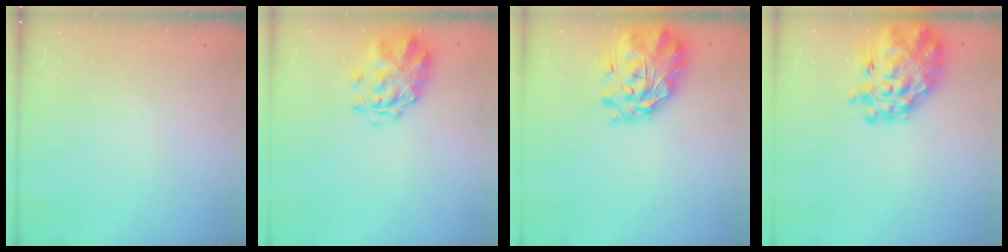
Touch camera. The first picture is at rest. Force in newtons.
{"total": 3.5, "press": 3.1, "slide": 1.5}
{"total": 3.5, "press": 3.1, "slide": 1.5}
{"total": 14.1, "press": 13.2, "slide": 5.1}